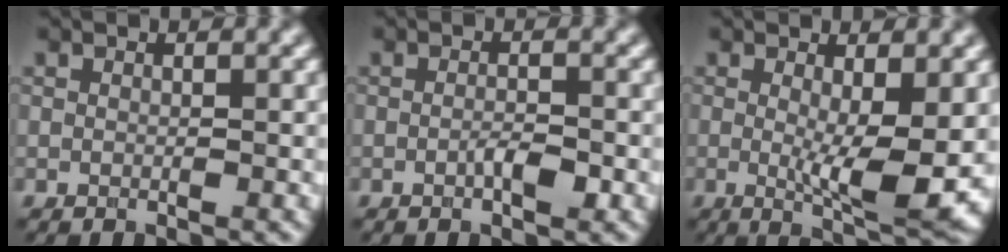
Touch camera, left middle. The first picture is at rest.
{"total": 1.8, "force": [-0.6, 0.5, 1.6], "torque": [-0.030, -0.004, -0.014]}
{"total": 6.5, "force": [-0.2, 1.4, 6.3], "torque": [-0.096, -0.022, 0.003]}